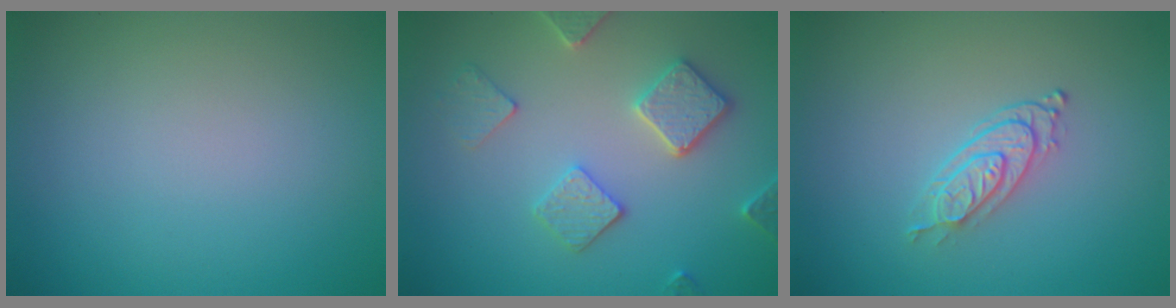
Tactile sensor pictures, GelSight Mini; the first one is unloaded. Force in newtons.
{"total": 3.7, "press": 3.6, "slide": 0.8}
{"total": 2.8, "press": 2.2, "slide": 1.7}